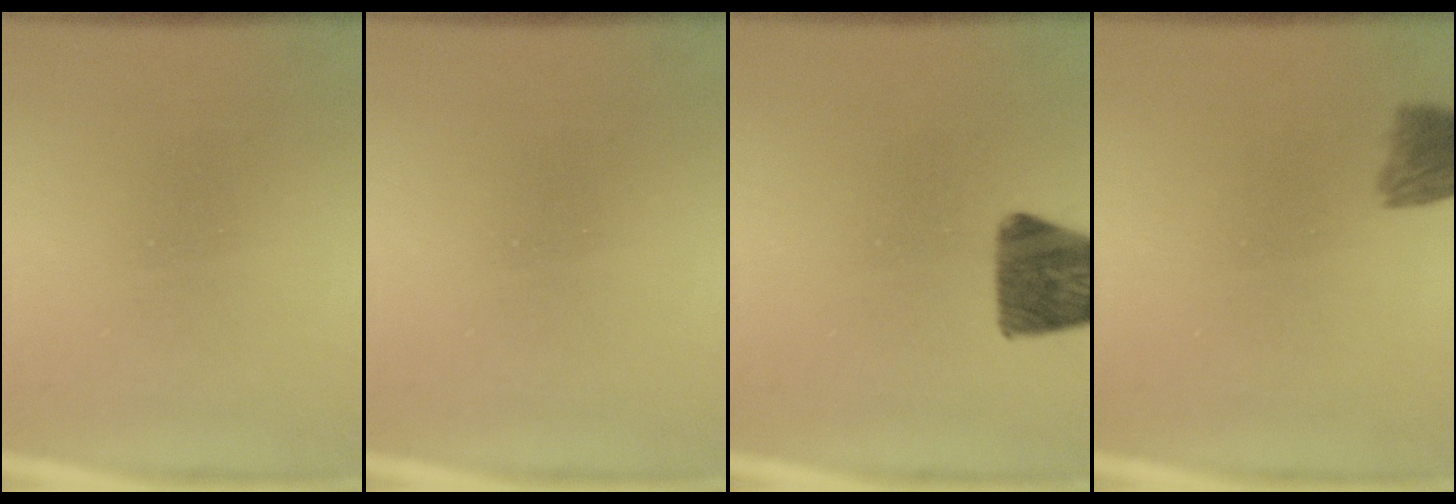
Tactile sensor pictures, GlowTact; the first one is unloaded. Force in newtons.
{"total": 0.0}
{"total": 10.9}
{"total": 5.3}